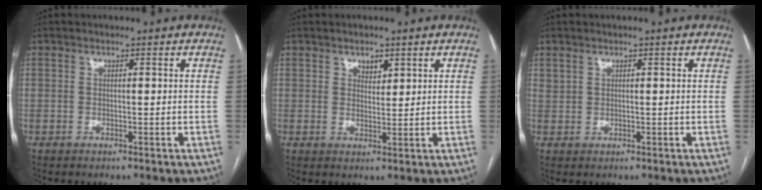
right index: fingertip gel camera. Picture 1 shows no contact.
{"total": 2.3, "force": [1.4, 1.3, 1.3], "torque": [-0.018, -0.003, 0.026]}
{"total": 1.0, "force": [0.8, 0.5, 0.2], "torque": [0.001, 0.004, 0.016]}